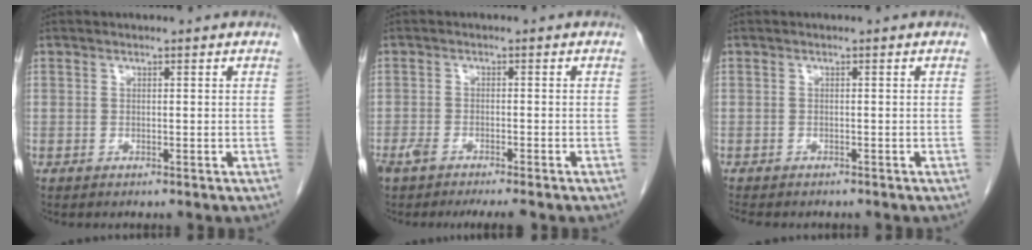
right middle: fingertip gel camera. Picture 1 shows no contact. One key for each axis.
{"total": 6.7, "fx": -5.4, "fy": 1.2, "fz": 3.8, "tx": -0.056, "ty": -0.006, "tz": -0.083}
{"total": 4.8, "fx": -4.1, "fy": 1.5, "fz": 1.9, "tx": -0.029, "ty": -0.008, "tz": -0.056}